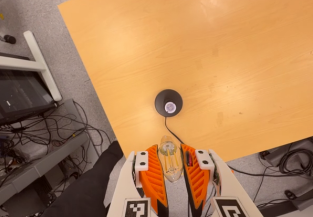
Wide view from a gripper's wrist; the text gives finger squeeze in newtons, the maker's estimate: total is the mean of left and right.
{"total": 21.5, "left": 25.9, "right": 17.1}